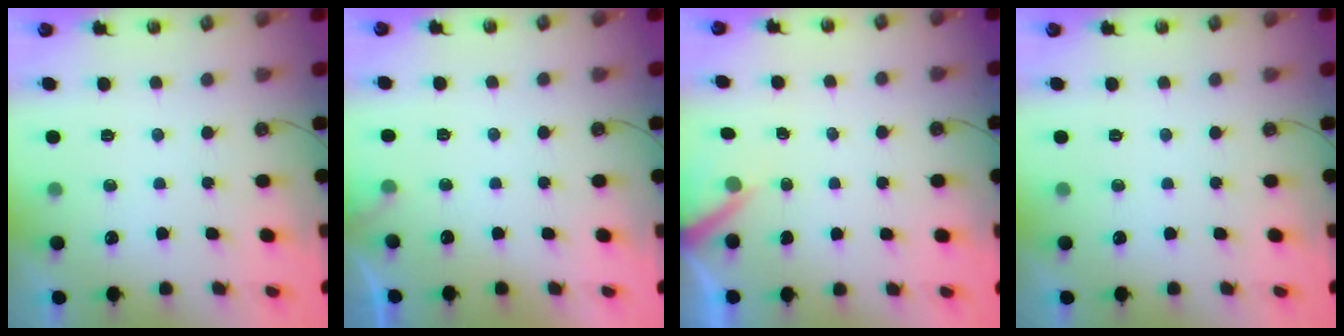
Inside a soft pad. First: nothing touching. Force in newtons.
{"total": 4.0, "press": 4.0, "slide": 0.3}
{"total": 4.3, "press": 4.3, "slide": 0.2}
{"total": 0.0}